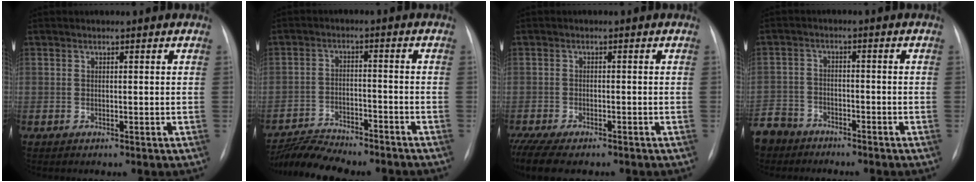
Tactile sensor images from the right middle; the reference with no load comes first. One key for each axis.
{"total": 9.4, "fx": -8.9, "fy": 1.5, "fz": 2.8, "tx": -0.046, "ty": 0.000, "tz": -0.144}
{"total": 10.0, "fx": -7.8, "fy": 3.4, "fz": 5.4, "tx": -0.105, "ty": -0.008, "tz": -0.119}
{"total": 10.0, "fx": -7.8, "fy": 5.9, "fz": 2.0, "tx": -0.070, "ty": -0.001, "tz": -0.141}